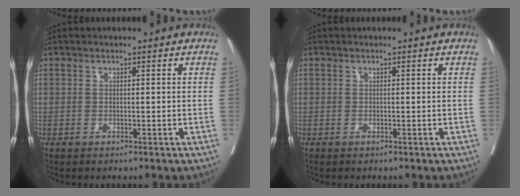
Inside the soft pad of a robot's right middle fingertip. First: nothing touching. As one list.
[{"total": 0.0}]